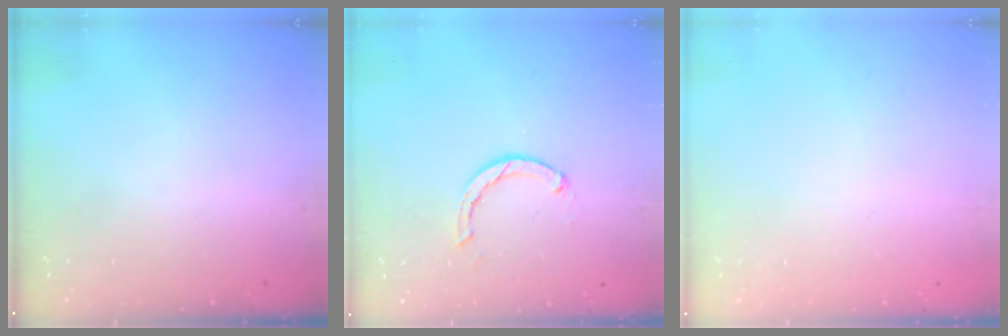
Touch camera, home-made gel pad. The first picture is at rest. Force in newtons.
{"total": 2.4, "press": 2.3, "slide": 0.4}
{"total": 2.4, "press": 2.4, "slide": 0.2}